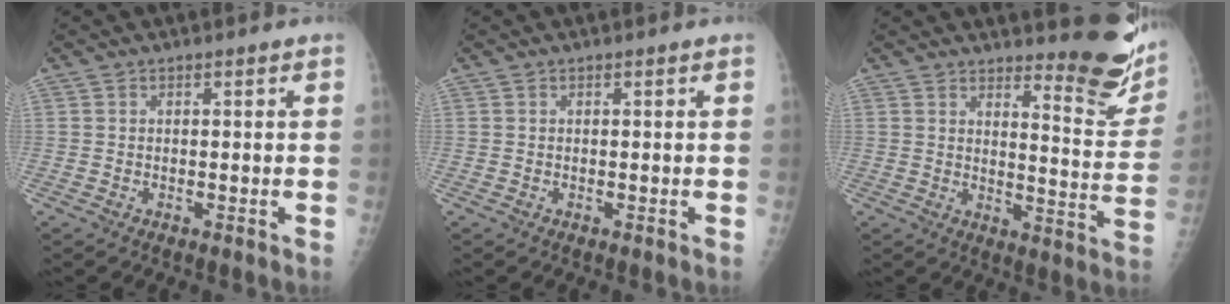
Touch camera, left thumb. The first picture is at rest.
{"total": 0.0}
{"total": 12.8, "force": [10.2, 2.7, 7.2], "torque": [-0.065, -0.105, 0.126]}